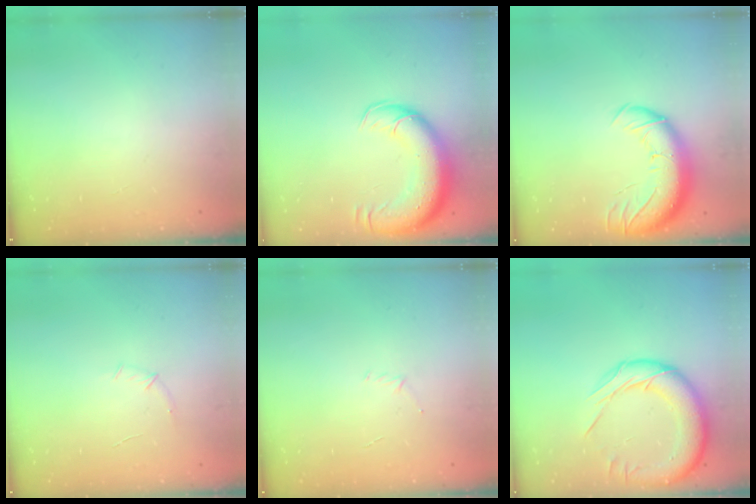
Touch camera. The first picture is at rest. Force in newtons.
{"total": 16.2, "press": 15.7, "slide": 3.9}
{"total": 15.2, "press": 14.7, "slide": 3.6}
{"total": 5.0, "press": 4.8, "slide": 1.4}
{"total": 2.9, "press": 2.8, "slide": 0.8}
{"total": 18.5, "press": 18.2, "slide": 3.6}